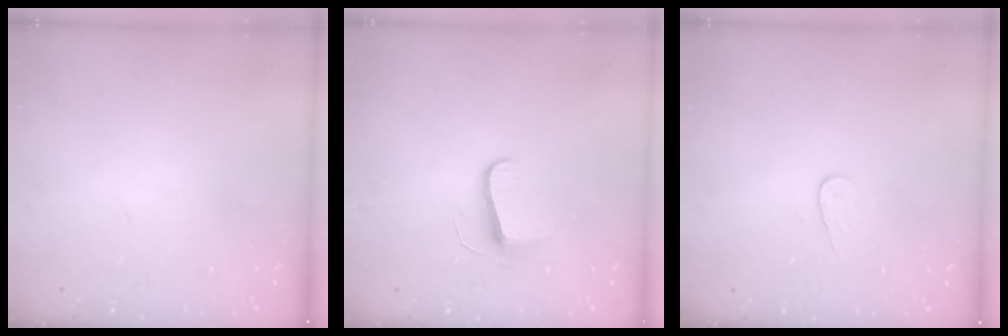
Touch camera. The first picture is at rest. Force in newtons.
{"total": 7.1, "press": 7.1, "slide": 0.7}
{"total": 3.1, "press": 3.1, "slide": 0.3}